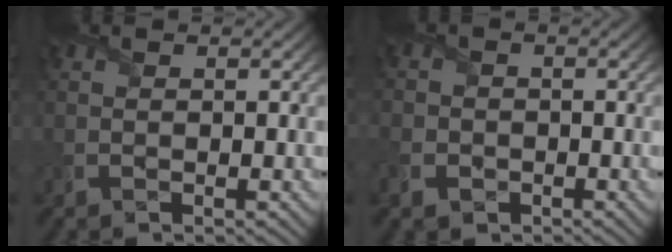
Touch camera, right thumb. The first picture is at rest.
{"total": 3.6, "force": [-1.5, 3.1, 0.8], "torque": [-0.022, -0.004, -0.045]}